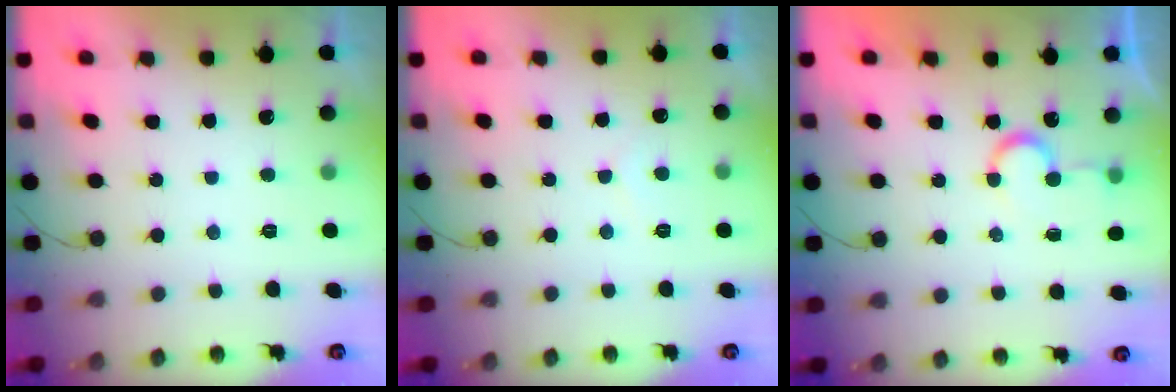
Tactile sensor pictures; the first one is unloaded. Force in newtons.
{"total": 3.9, "press": 3.9, "slide": 0.3}
{"total": 6.4, "press": 6.3, "slide": 0.6}